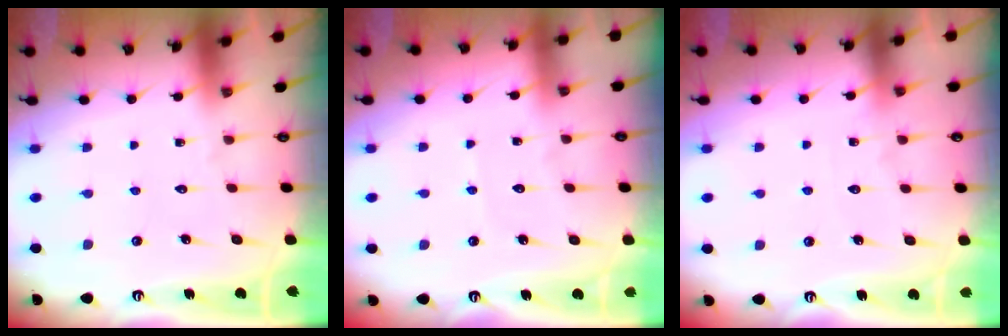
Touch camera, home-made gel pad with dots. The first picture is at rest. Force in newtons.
{"total": 4.2, "press": 4.1, "slide": 0.5}
{"total": 6.8, "press": 6.8, "slide": 0.6}